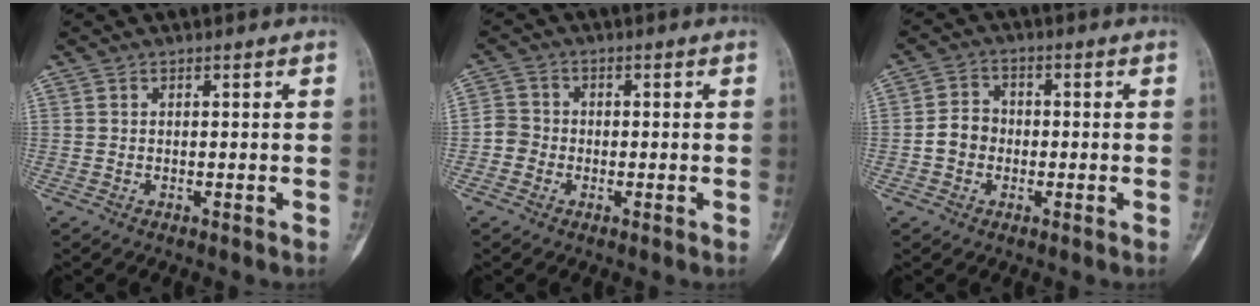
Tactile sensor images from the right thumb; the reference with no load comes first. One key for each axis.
{"total": 3.4, "fx": -1.1, "fy": 3.1, "fz": 0.6, "tx": 0.006, "ty": 0.011, "tz": -0.031}
{"total": 4.9, "fx": -1.0, "fy": 4.2, "fz": 2.1, "tx": -0.022, "ty": 0.018, "tz": -0.027}